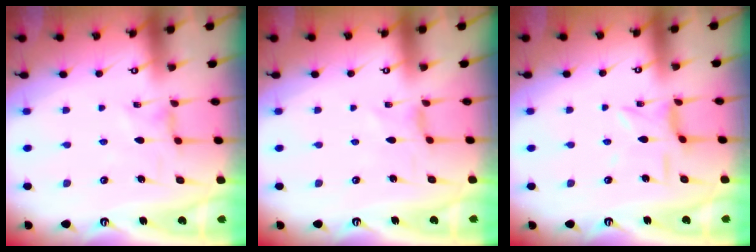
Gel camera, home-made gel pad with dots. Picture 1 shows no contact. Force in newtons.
{"total": 0.0}
{"total": 3.2, "press": 3.1, "slide": 0.4}